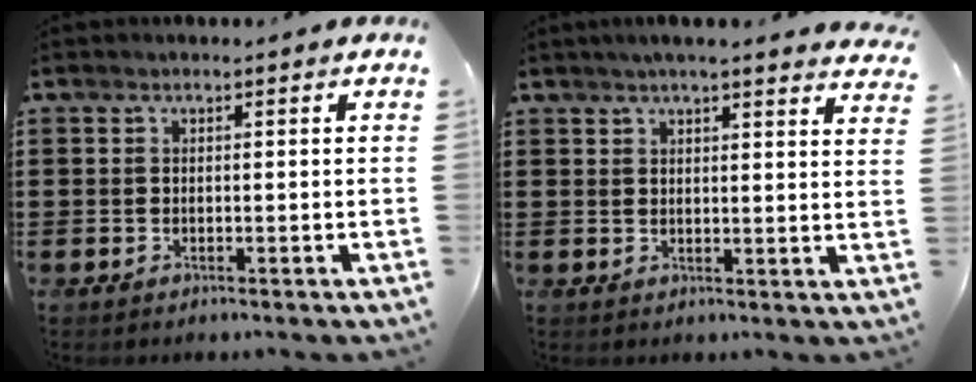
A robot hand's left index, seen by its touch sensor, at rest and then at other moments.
{"total": 3.7, "force": [3.4, -0.4, 1.4], "torque": [-0.038, -0.007, 0.061]}